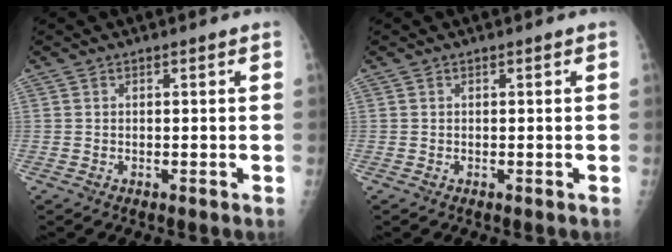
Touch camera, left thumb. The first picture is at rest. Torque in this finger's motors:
{"motor_torque": [-0.02, 0.03, -0.09, -0.06, 0.06]}